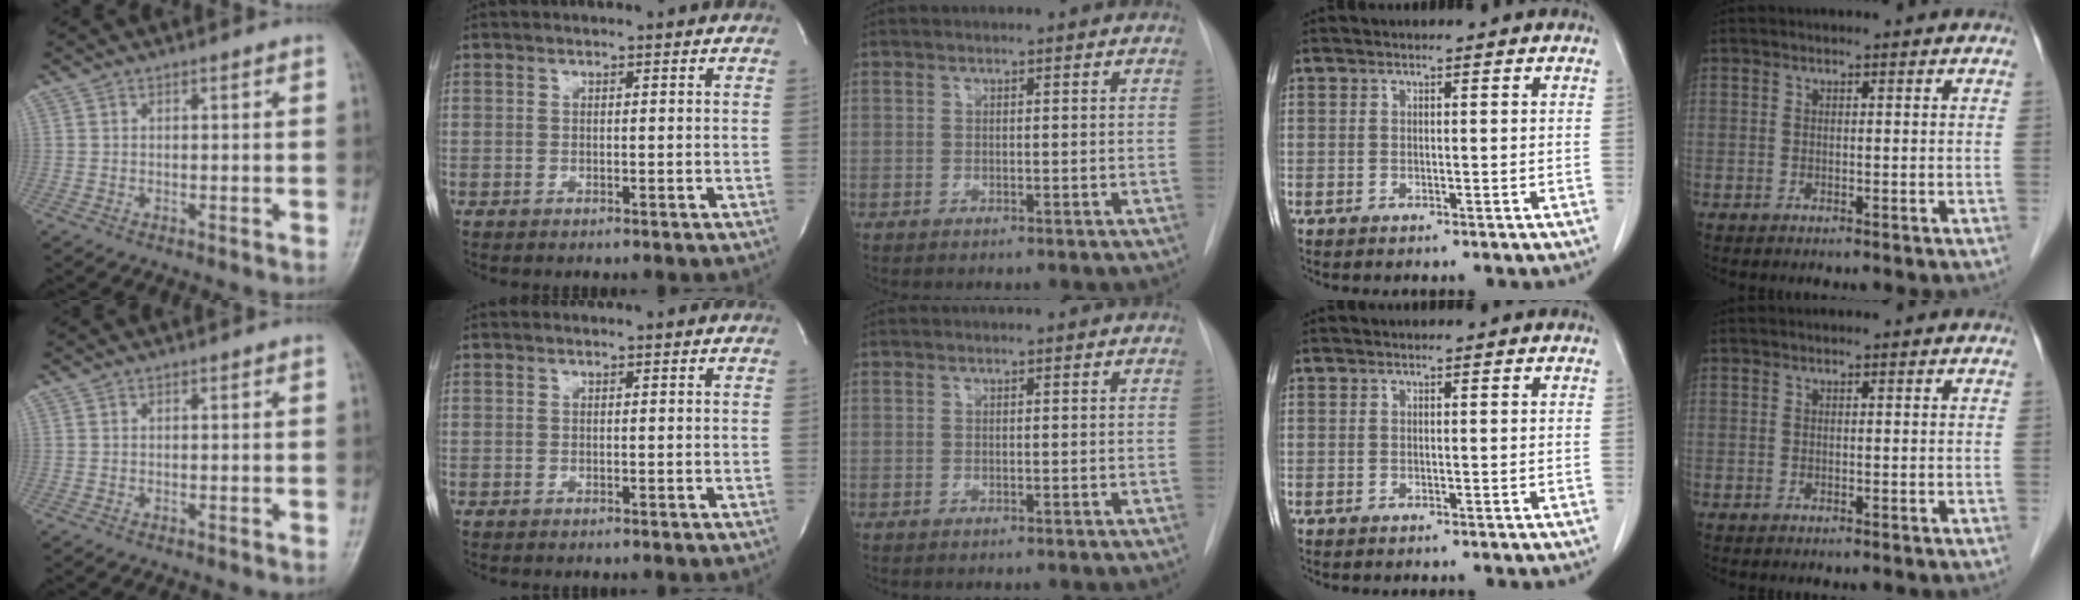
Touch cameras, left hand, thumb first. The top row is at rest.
{}